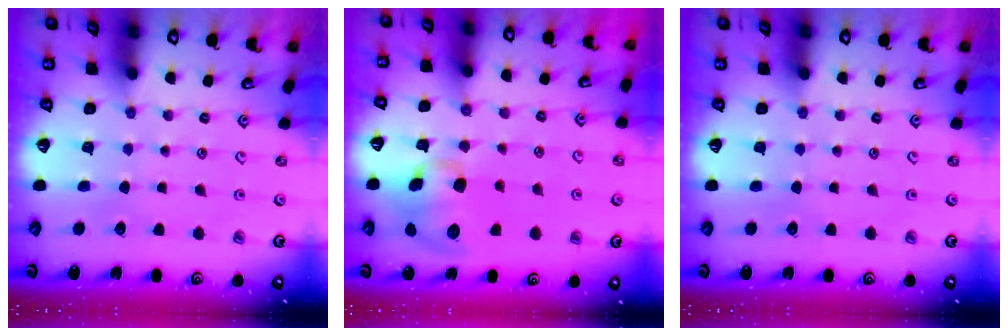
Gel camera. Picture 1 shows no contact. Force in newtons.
{"total": 12.3, "press": 12.1, "slide": 2.0}
{"total": 0.0}